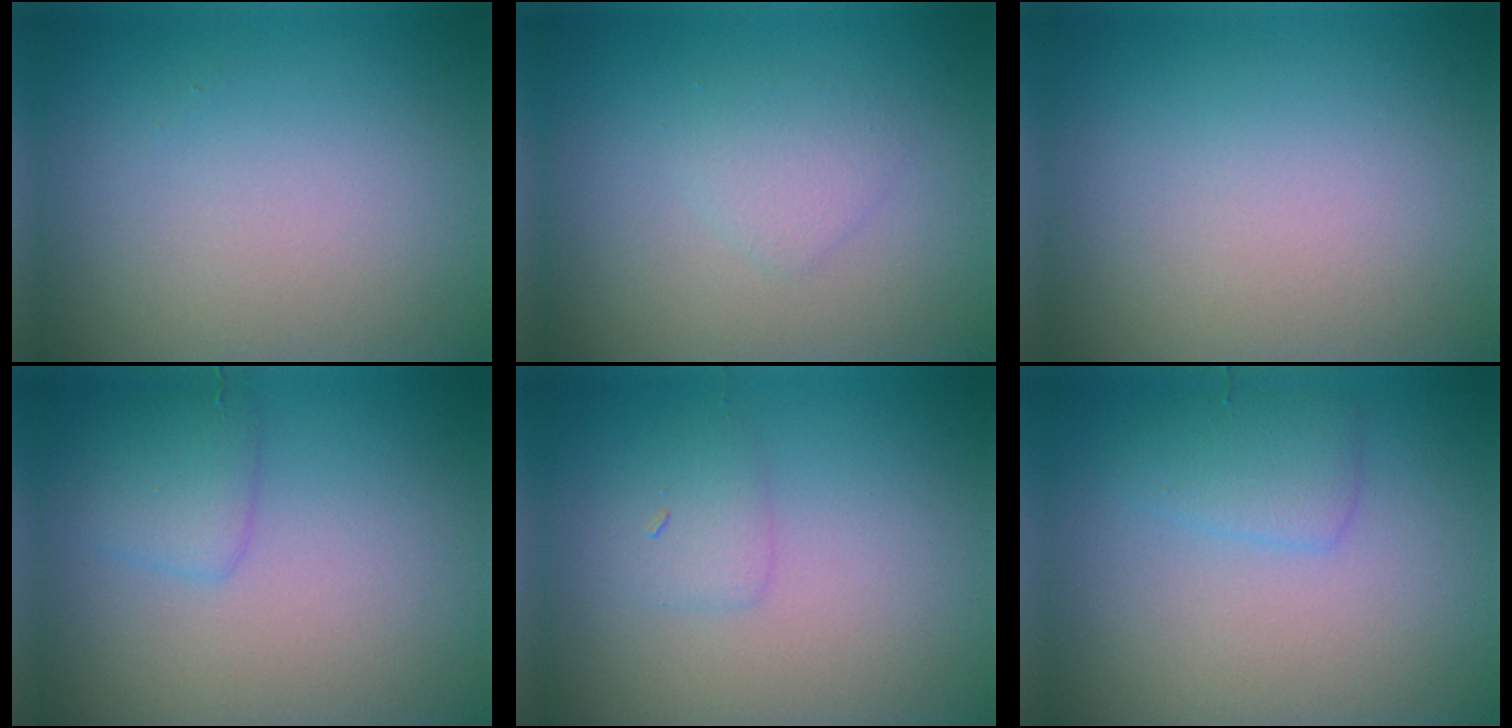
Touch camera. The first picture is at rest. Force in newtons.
{"total": 1.5, "press": 1.5, "slide": 0.0}
{"total": 0.0}
{"total": 2.0, "press": 2.0, "slide": 0.0}
{"total": 1.5, "press": 1.5, "slide": 0.2}
{"total": 2.1, "press": 2.1, "slide": 0.1}